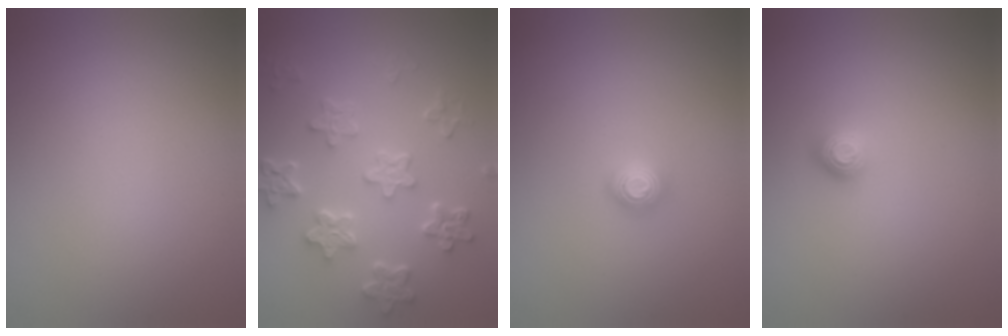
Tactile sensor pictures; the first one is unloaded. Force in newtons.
{"total": 5.6, "press": 4.3, "slide": 3.6}
{"total": 1.4, "press": 1.2, "slide": 0.7}
{"total": 1.1, "press": 1.1, "slide": 0.4}